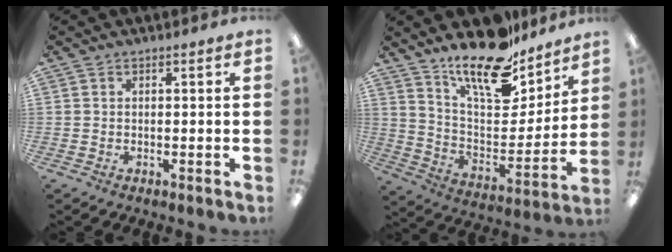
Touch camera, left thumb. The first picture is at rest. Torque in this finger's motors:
{"motor_torque": [0.16, 0.15, 1.41, -1.36, 0.26]}